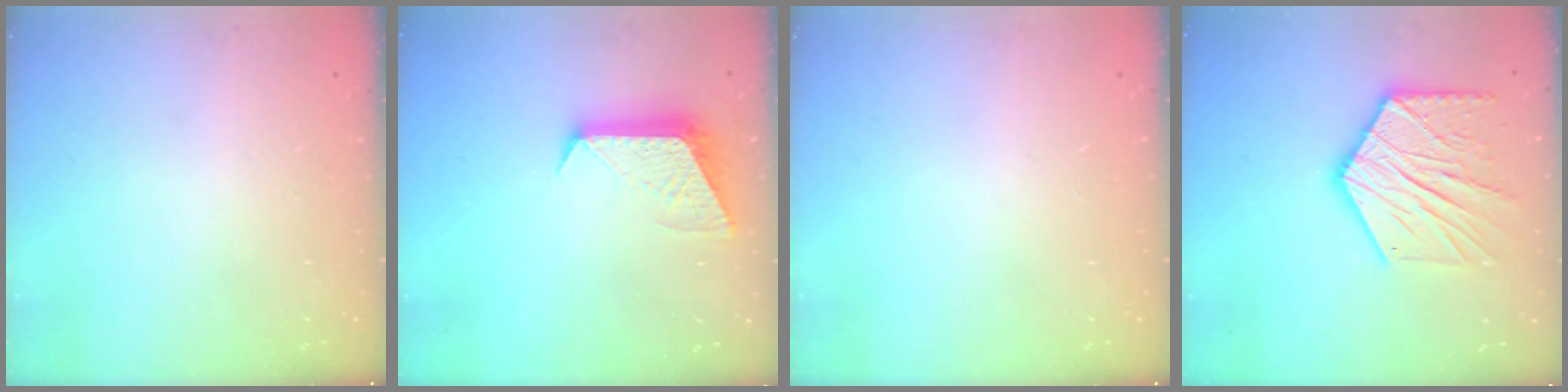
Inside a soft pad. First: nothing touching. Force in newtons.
{"total": 10.0, "press": 10.0, "slide": 0.1}
{"total": 0.0}
{"total": 17.7, "press": 17.6, "slide": 1.4}